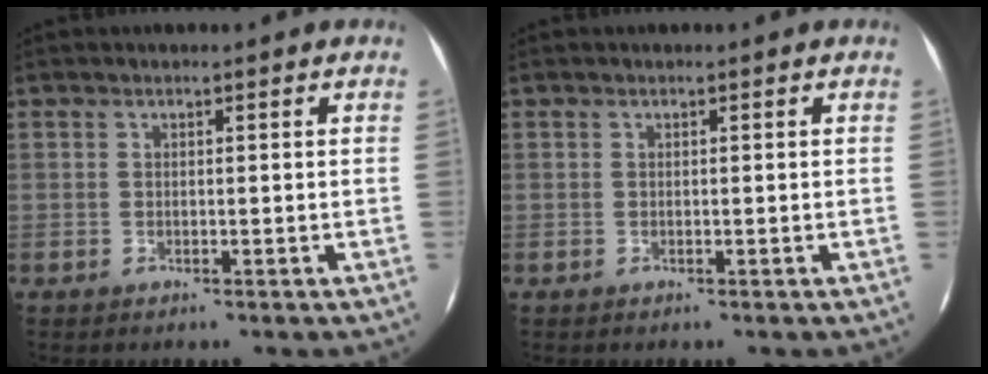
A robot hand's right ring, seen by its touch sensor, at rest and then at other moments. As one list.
[{"total": 0.0}]